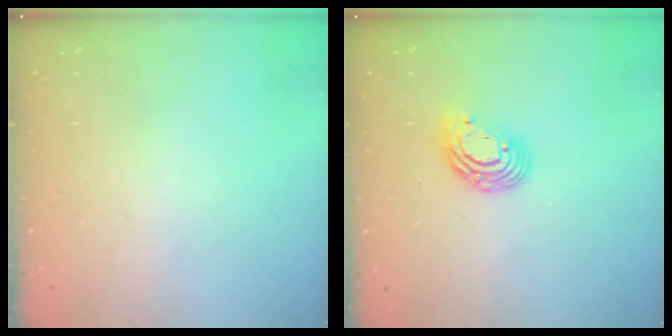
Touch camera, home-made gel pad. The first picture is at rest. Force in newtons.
{"total": 9.8, "press": 9.7, "slide": 1.7}